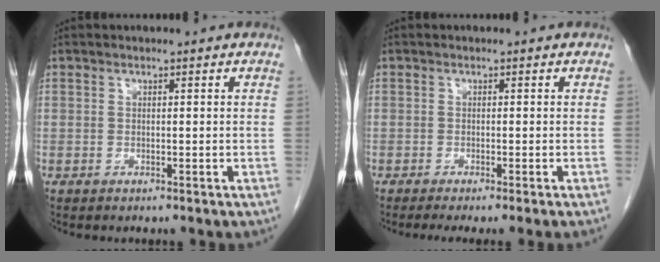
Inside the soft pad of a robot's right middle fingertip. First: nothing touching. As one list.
[{"total": 4.0, "force": [-3.2, -0.7, 2.3], "torque": [-0.022, -0.008, -0.047]}]